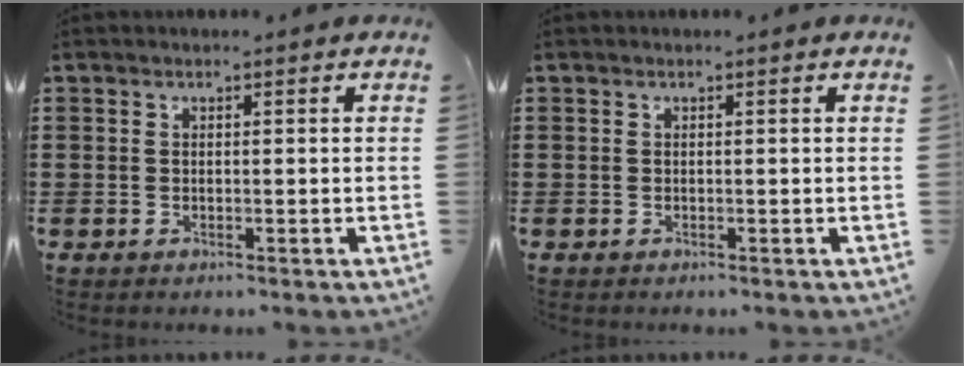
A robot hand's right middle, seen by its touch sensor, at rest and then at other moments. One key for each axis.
{"total": 0.0}